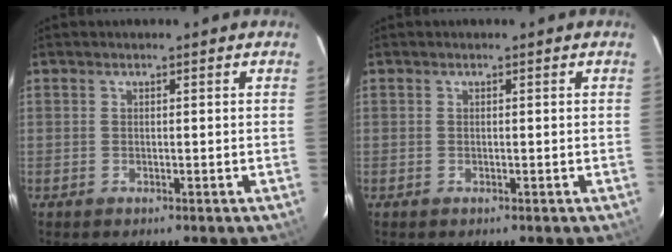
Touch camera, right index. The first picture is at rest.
{"total": 0.0}